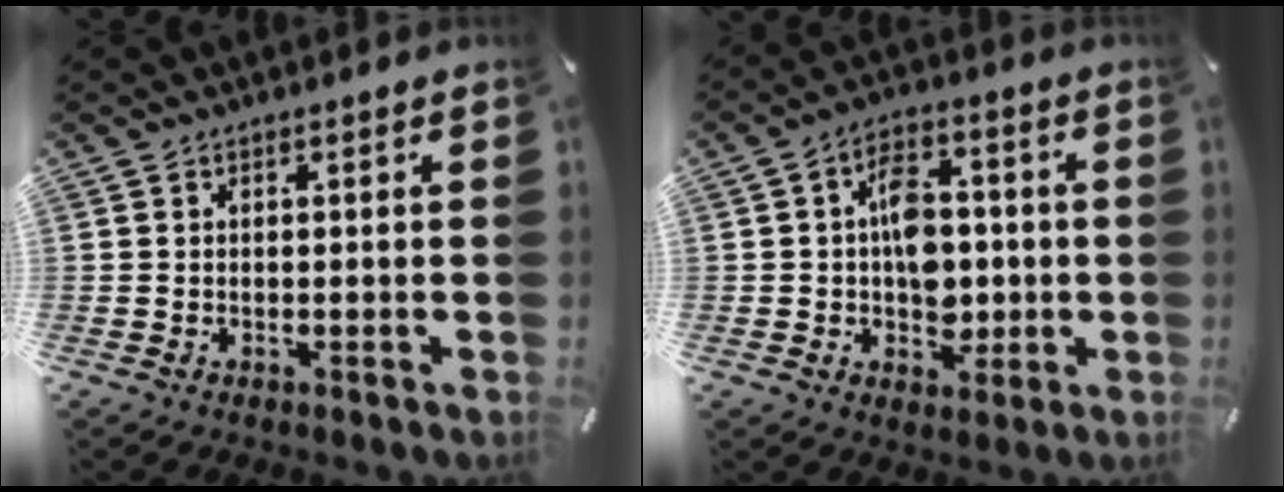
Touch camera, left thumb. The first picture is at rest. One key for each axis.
{"total": 10.1, "fx": -0.4, "fy": 7.5, "fz": 6.7, "tx": -0.105, "ty": 0.009, "tz": -0.007}